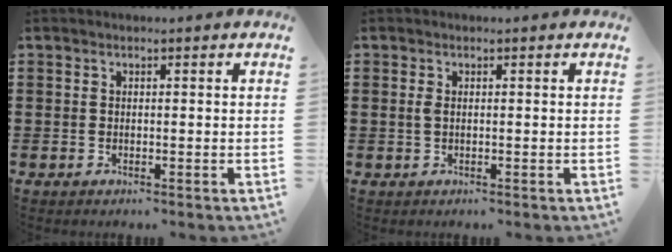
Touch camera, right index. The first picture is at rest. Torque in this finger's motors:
{"motor_torque": [0.43, 0.01, 0.24, 0.07]}